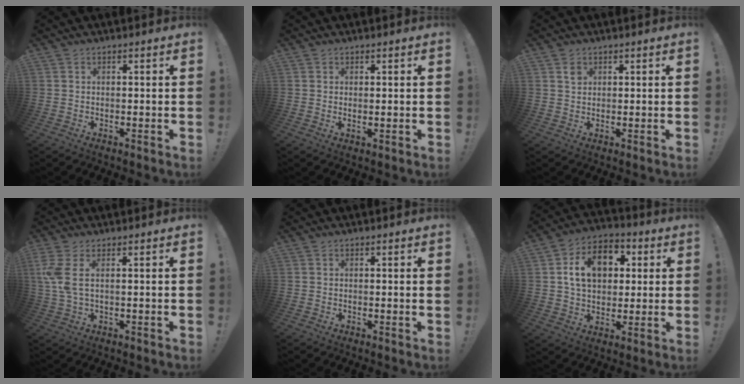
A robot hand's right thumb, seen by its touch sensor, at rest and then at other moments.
{"total": 1.2, "force": [0.8, 0.2, 0.8], "torque": [-0.006, -0.004, 0.012]}
{"total": 1.9, "force": [1.1, 1.5, 0.6], "torque": [0.007, -0.007, 0.017]}
{"total": 5.5, "force": [1.4, 2.0, 4.9], "torque": [-0.100, -0.014, 0.025]}
{"total": 0.8, "force": [0.3, -0.3, 0.6], "torque": [-0.010, -0.001, 0.004]}
{"total": 14.6, "force": [3.6, 10.5, 9.4], "torque": [-0.139, 0.001, 0.070]}